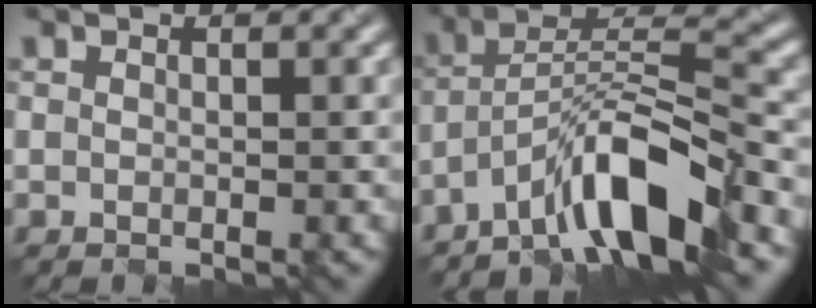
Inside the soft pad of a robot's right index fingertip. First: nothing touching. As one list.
[{"total": 8.4, "force": [-5.7, 1.3, 6.0], "torque": [-0.103, 0.014, -0.104]}]